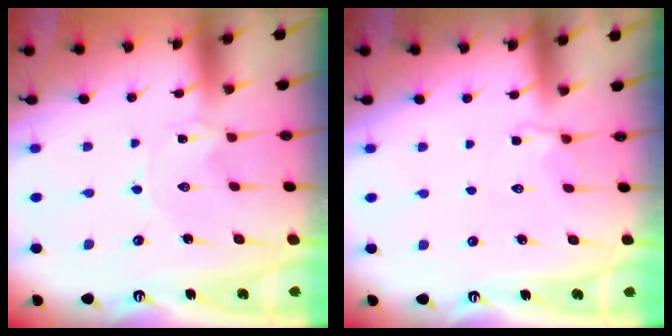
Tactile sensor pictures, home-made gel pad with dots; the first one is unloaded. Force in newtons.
{"total": 3.6, "press": 3.2, "slide": 1.7}